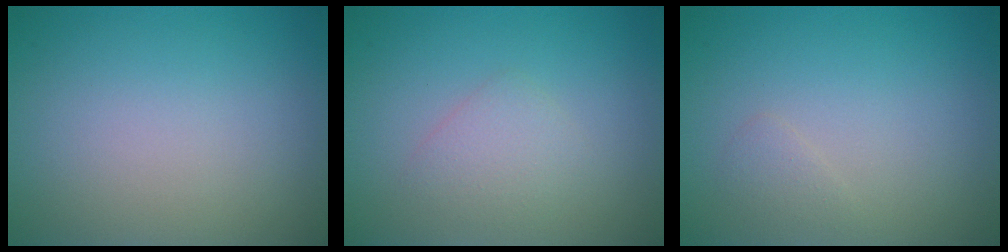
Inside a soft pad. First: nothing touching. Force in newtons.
{"total": 1.8, "press": 1.8, "slide": 0.0}
{"total": 0.8, "press": 0.8, "slide": 0.0}